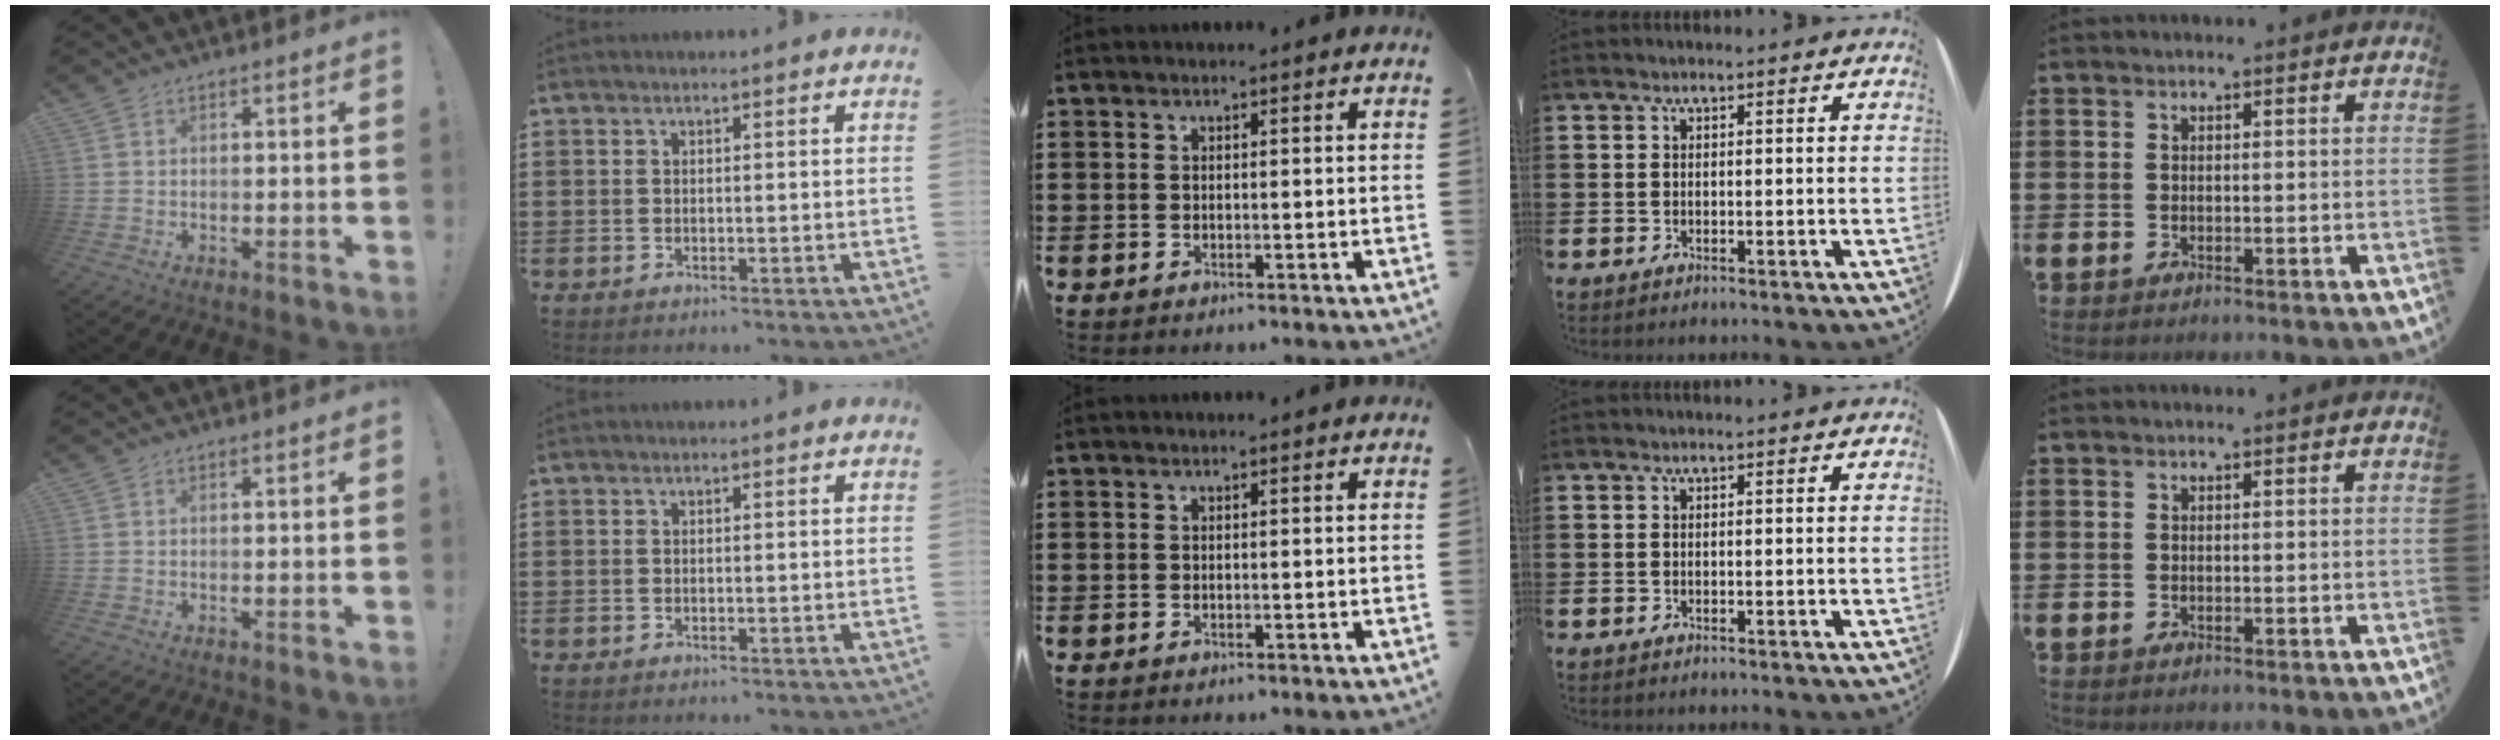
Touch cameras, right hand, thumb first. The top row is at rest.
{}